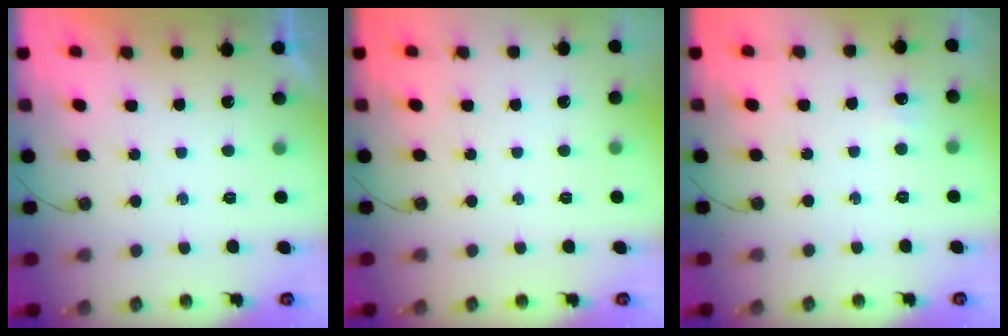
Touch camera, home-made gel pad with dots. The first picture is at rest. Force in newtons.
{"total": 0.0}
{"total": 3.9, "press": 3.8, "slide": 0.5}